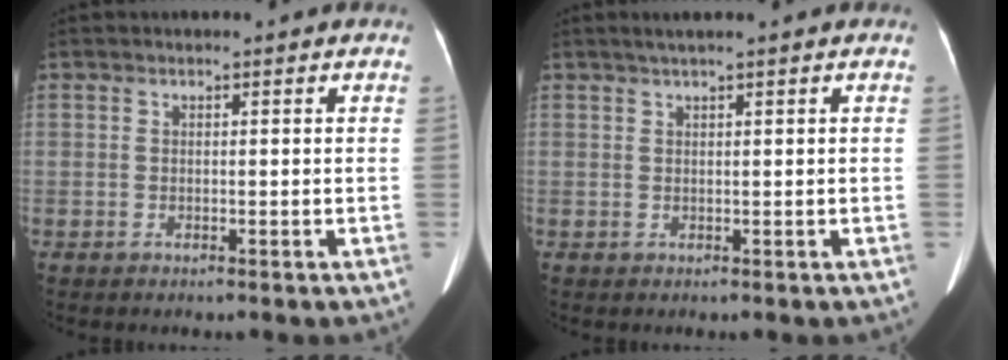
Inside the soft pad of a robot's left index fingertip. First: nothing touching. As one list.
[{"total": 1.8, "force": [1.2, -0.3, 1.3], "torque": [-0.026, 0.010, 0.026]}]